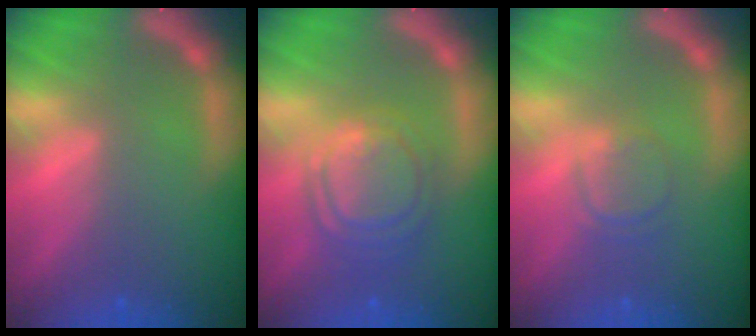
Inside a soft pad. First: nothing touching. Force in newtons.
{"total": 6.5}
{"total": 2.4}